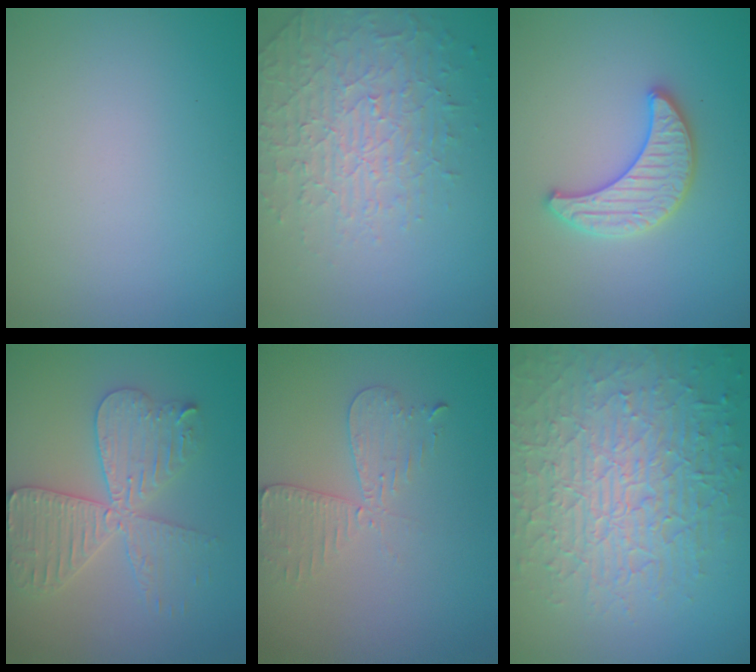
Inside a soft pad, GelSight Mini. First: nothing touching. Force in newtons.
{"total": 4.0, "press": 3.5, "slide": 2.0}
{"total": 3.4, "press": 3.3, "slide": 0.4}
{"total": 5.0, "press": 5.0, "slide": 0.6}
{"total": 2.7, "press": 2.4, "slide": 1.1}
{"total": 9.6, "press": 6.4, "slide": 7.1}